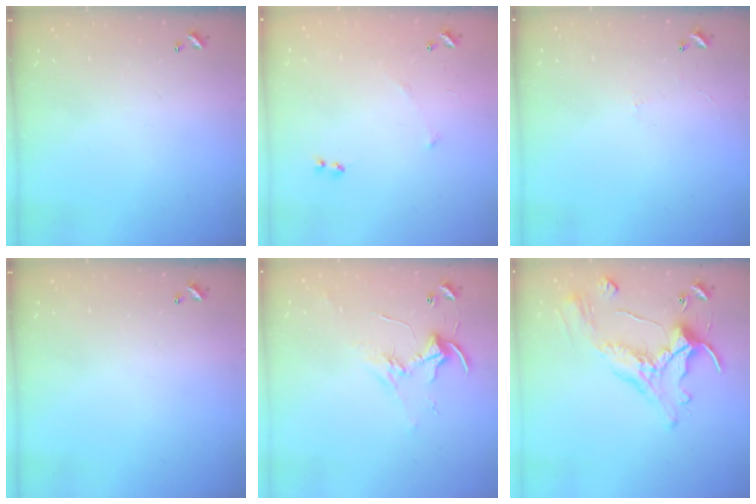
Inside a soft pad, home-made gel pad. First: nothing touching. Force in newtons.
{"total": 5.7, "press": 5.7, "slide": 0.8}
{"total": 1.8, "press": 1.7, "slide": 0.4}
{"total": 0.0}
{"total": 2.5, "press": 2.5, "slide": 0.2}
{"total": 2.5, "press": 2.2, "slide": 1.2}